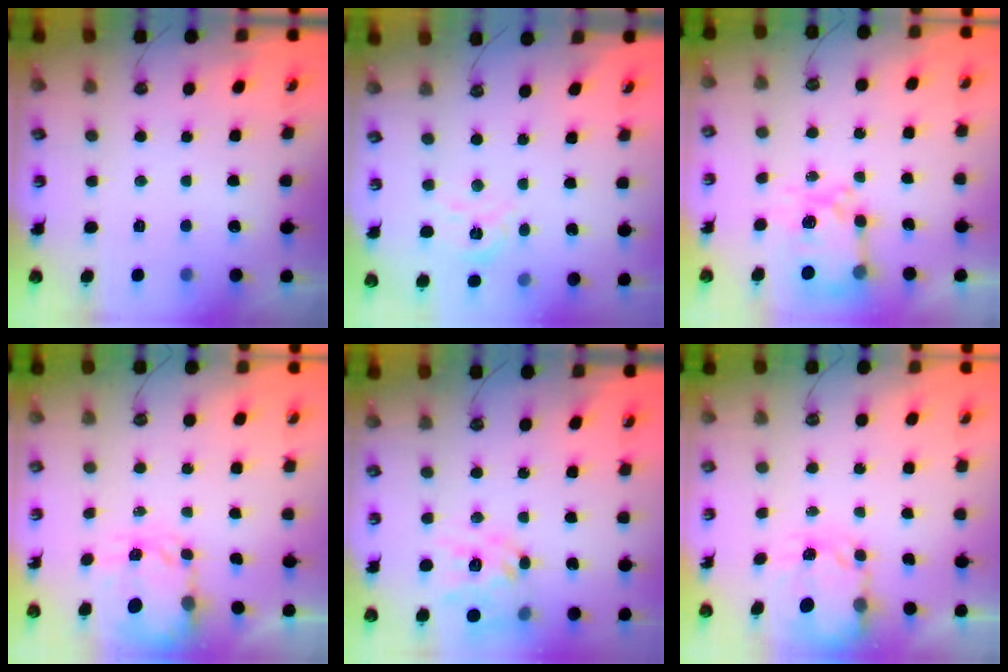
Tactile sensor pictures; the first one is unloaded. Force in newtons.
{"total": 7.8, "press": 7.7, "slide": 0.7}
{"total": 7.4, "press": 7.4, "slide": 0.7}
{"total": 3.3, "press": 3.3, "slide": 0.4}
{"total": 13.8, "press": 13.7, "slide": 1.2}
{"total": 3.9, "press": 3.9, "slide": 0.1}